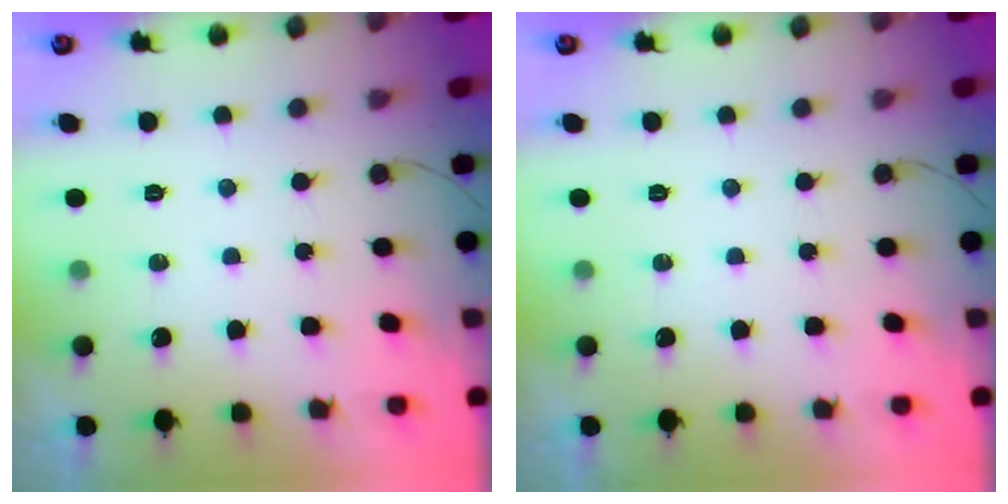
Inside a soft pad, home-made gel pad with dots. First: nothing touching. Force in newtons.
{"total": 0.0}